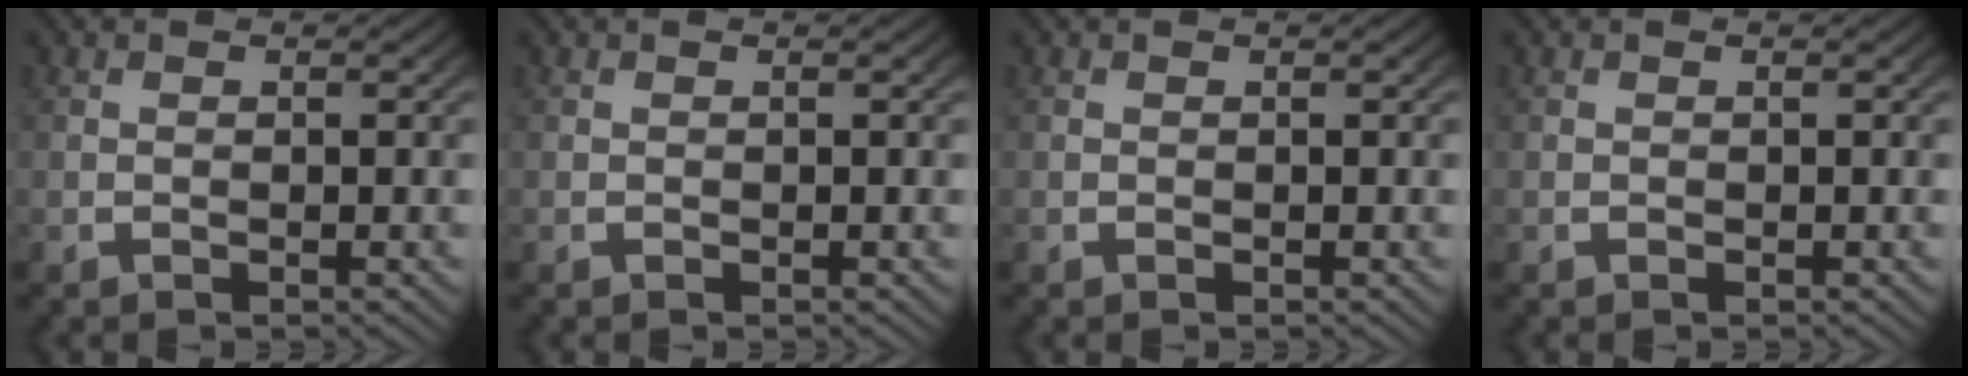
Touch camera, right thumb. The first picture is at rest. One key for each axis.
{"total": 0.0}
{"total": 0.0}
{"total": 0.0}